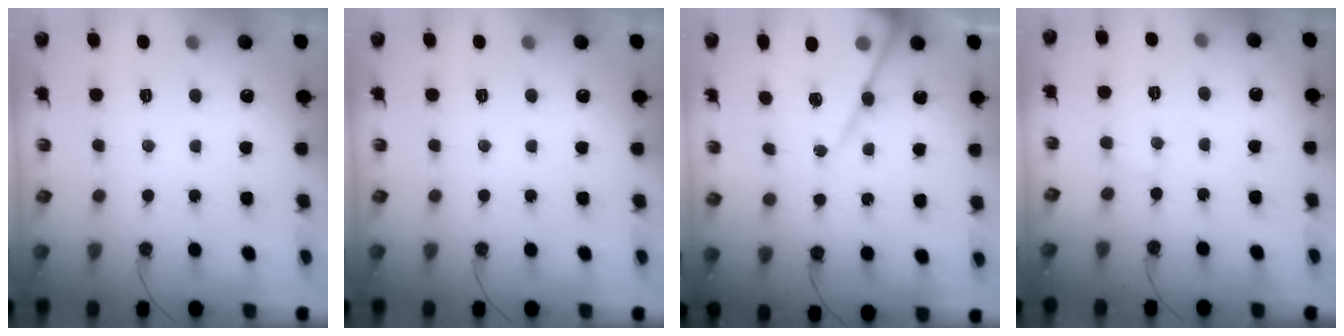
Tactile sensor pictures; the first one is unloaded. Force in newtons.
{"total": 0.0}
{"total": 16.5, "press": 16.4, "slide": 1.6}
{"total": 4.2, "press": 4.1, "slide": 0.7}